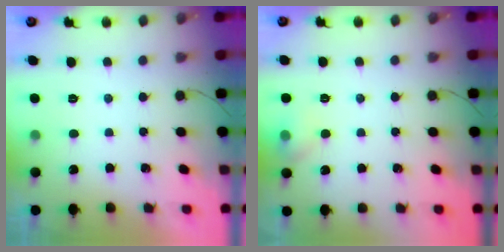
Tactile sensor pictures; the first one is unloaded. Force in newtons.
{"total": 5.6, "press": 5.3, "slide": 1.8}